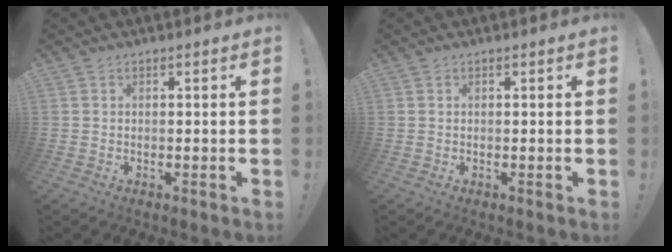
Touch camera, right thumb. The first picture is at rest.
{"total": 0.0}